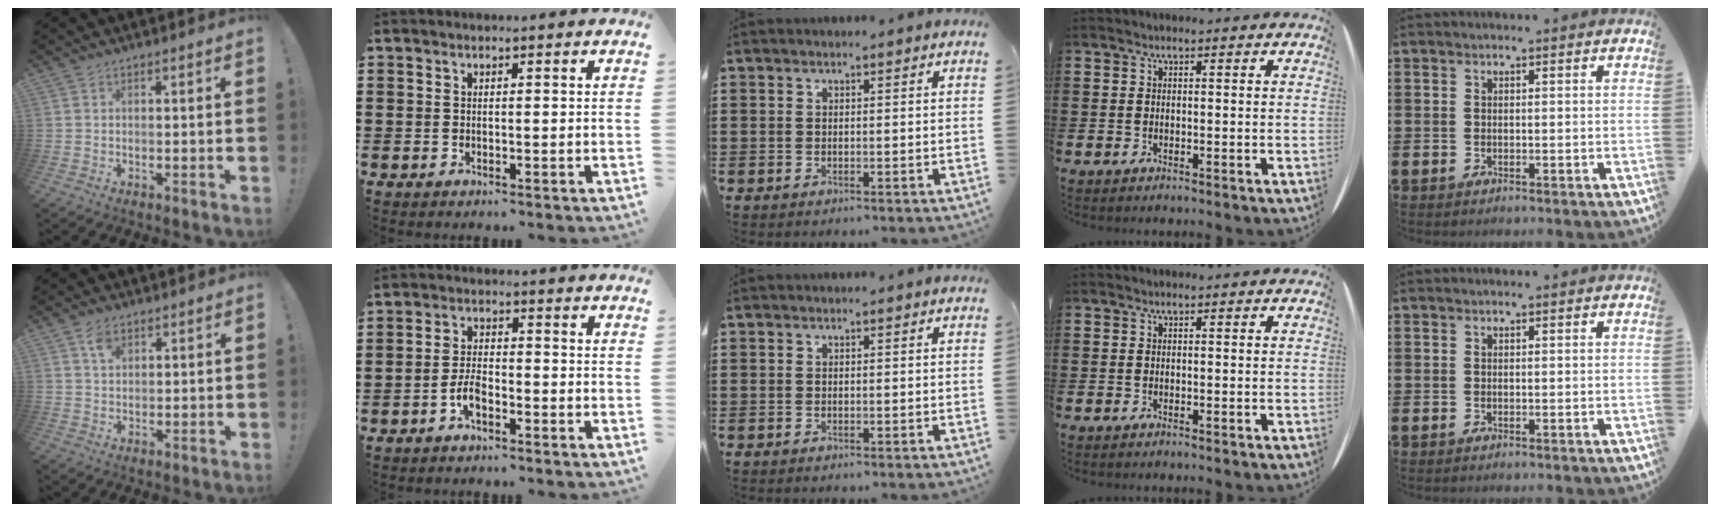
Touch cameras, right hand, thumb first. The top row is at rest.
{"thumb": {"total": 4.2, "force": [2.5, 2.5, 2.2], "torque": [-0.028, -0.013, 0.043]}, "index": {"total": 3.6, "force": [-2.1, 1.4, 2.6], "torque": [-0.064, 0.001, -0.045]}}